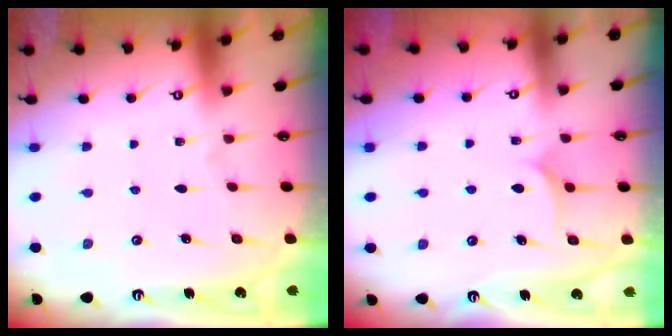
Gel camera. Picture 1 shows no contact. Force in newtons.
{"total": 5.8, "press": 5.8, "slide": 0.3}